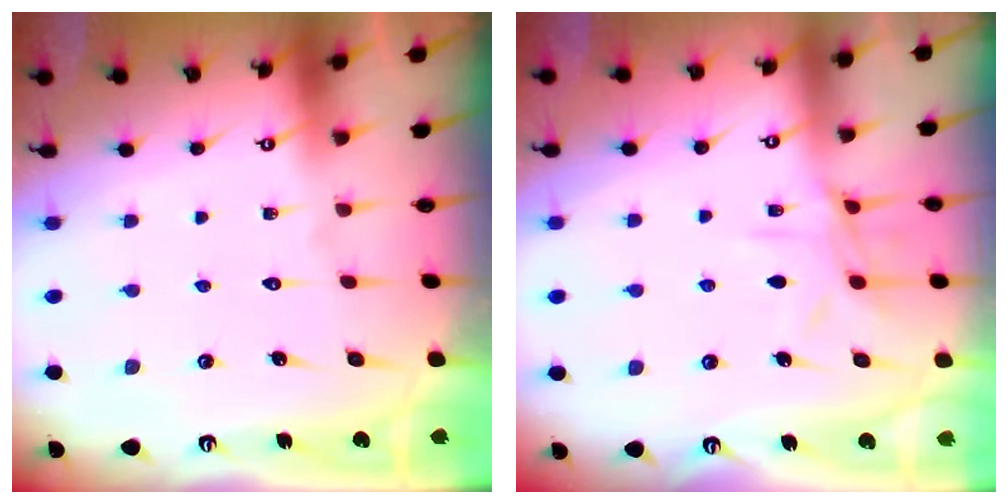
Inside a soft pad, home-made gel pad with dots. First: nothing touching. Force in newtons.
{"total": 8.6, "press": 8.6, "slide": 0.5}